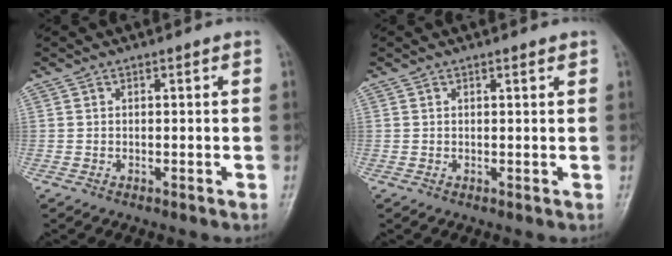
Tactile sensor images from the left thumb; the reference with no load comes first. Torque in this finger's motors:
{"motor_torque": [-0.20, -0.10, -0.15, -0.12, -0.01]}